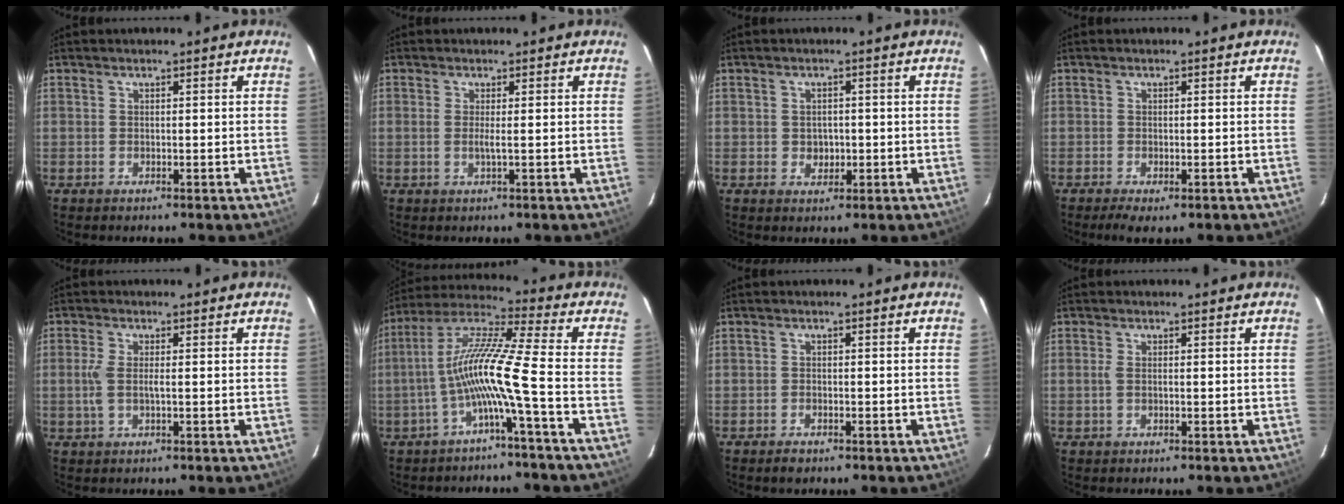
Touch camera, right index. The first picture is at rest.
{"total": 1.4, "force": [-0.1, -0.4, 1.3], "torque": [-0.026, -0.005, -0.003]}
{"total": 2.6, "force": [-0.3, 2.3, 1.2], "torque": [-0.020, 0.004, -0.001]}
{"total": 3.4, "force": [-2.0, 1.4, 2.3], "torque": [-0.050, -0.012, -0.031]}
{"total": 3.4, "force": [-0.4, 0.9, 3.3], "torque": [-0.073, 0.000, -0.007]}
{"total": 11.4, "force": [-3.9, -1.2, 10.6], "torque": [-0.209, 0.011, -0.076]}
{"total": 1.8, "force": [-1.4, 0.9, 0.7], "torque": [-0.013, -0.001, -0.022]}
{"total": 1.3, "force": [-0.2, 0.3, 1.3], "torque": [-0.028, 0.000, -0.005]}